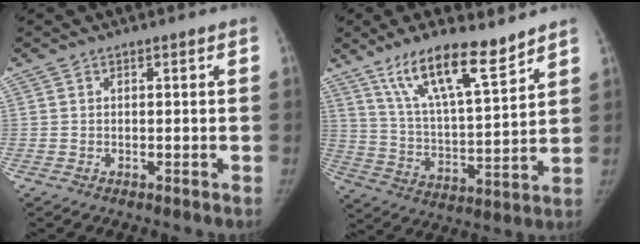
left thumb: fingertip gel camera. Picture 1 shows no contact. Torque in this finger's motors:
{"motor_torque": [0.65, 0.09, 1.21, -1.32, 0.09]}